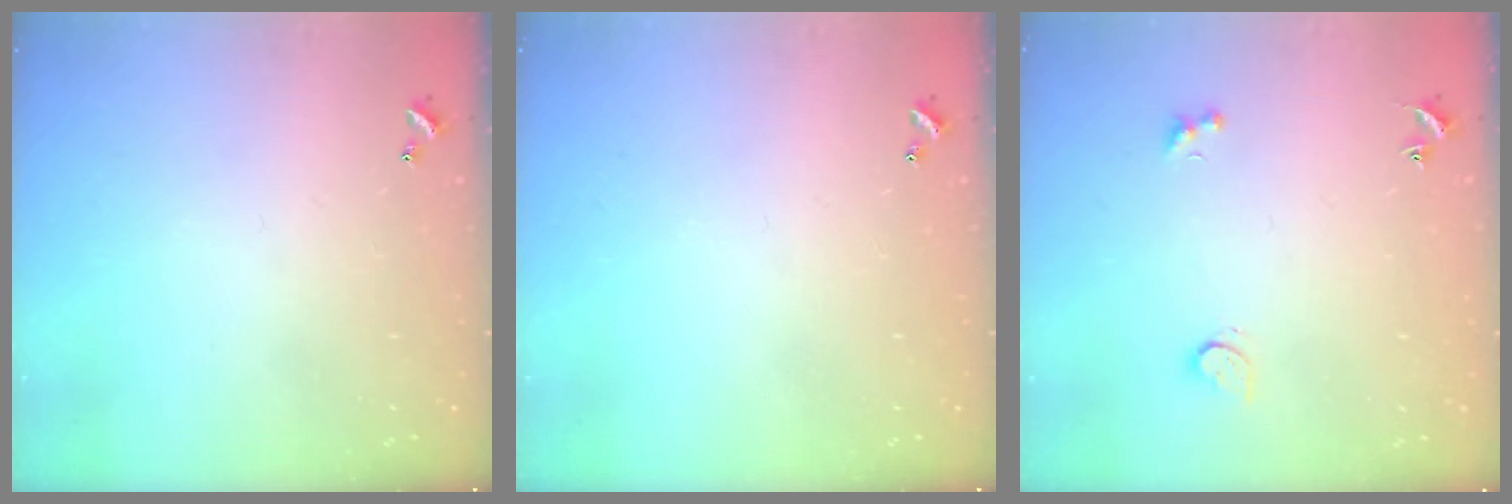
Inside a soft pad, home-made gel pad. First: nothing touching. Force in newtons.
{"total": 0.0}
{"total": 2.4, "press": 1.9, "slide": 1.4}